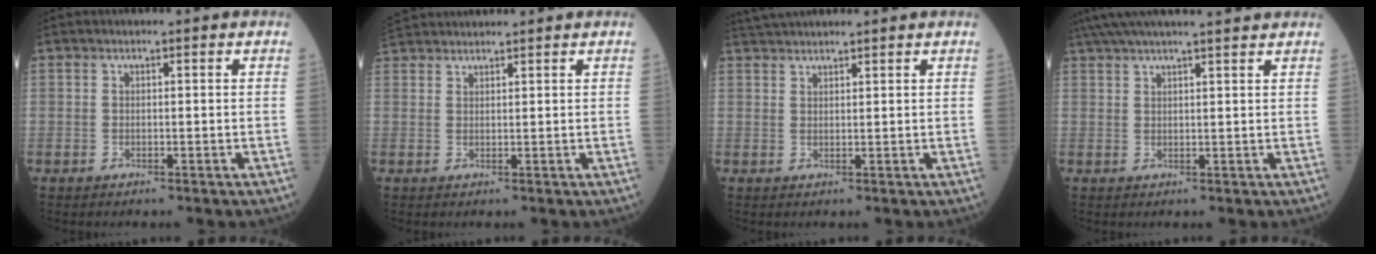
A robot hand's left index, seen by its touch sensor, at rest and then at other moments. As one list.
[{"total": 4.5, "force": [4.4, 0.0, 0.9], "torque": [-0.022, 0.037, 0.081]}, {"total": 3.8, "force": [3.6, -0.3, 1.2], "torque": [-0.021, 0.034, 0.068]}, {"total": 11.9, "force": [10.5, -0.1, 5.7], "torque": [-0.101, 0.036, 0.149]}]